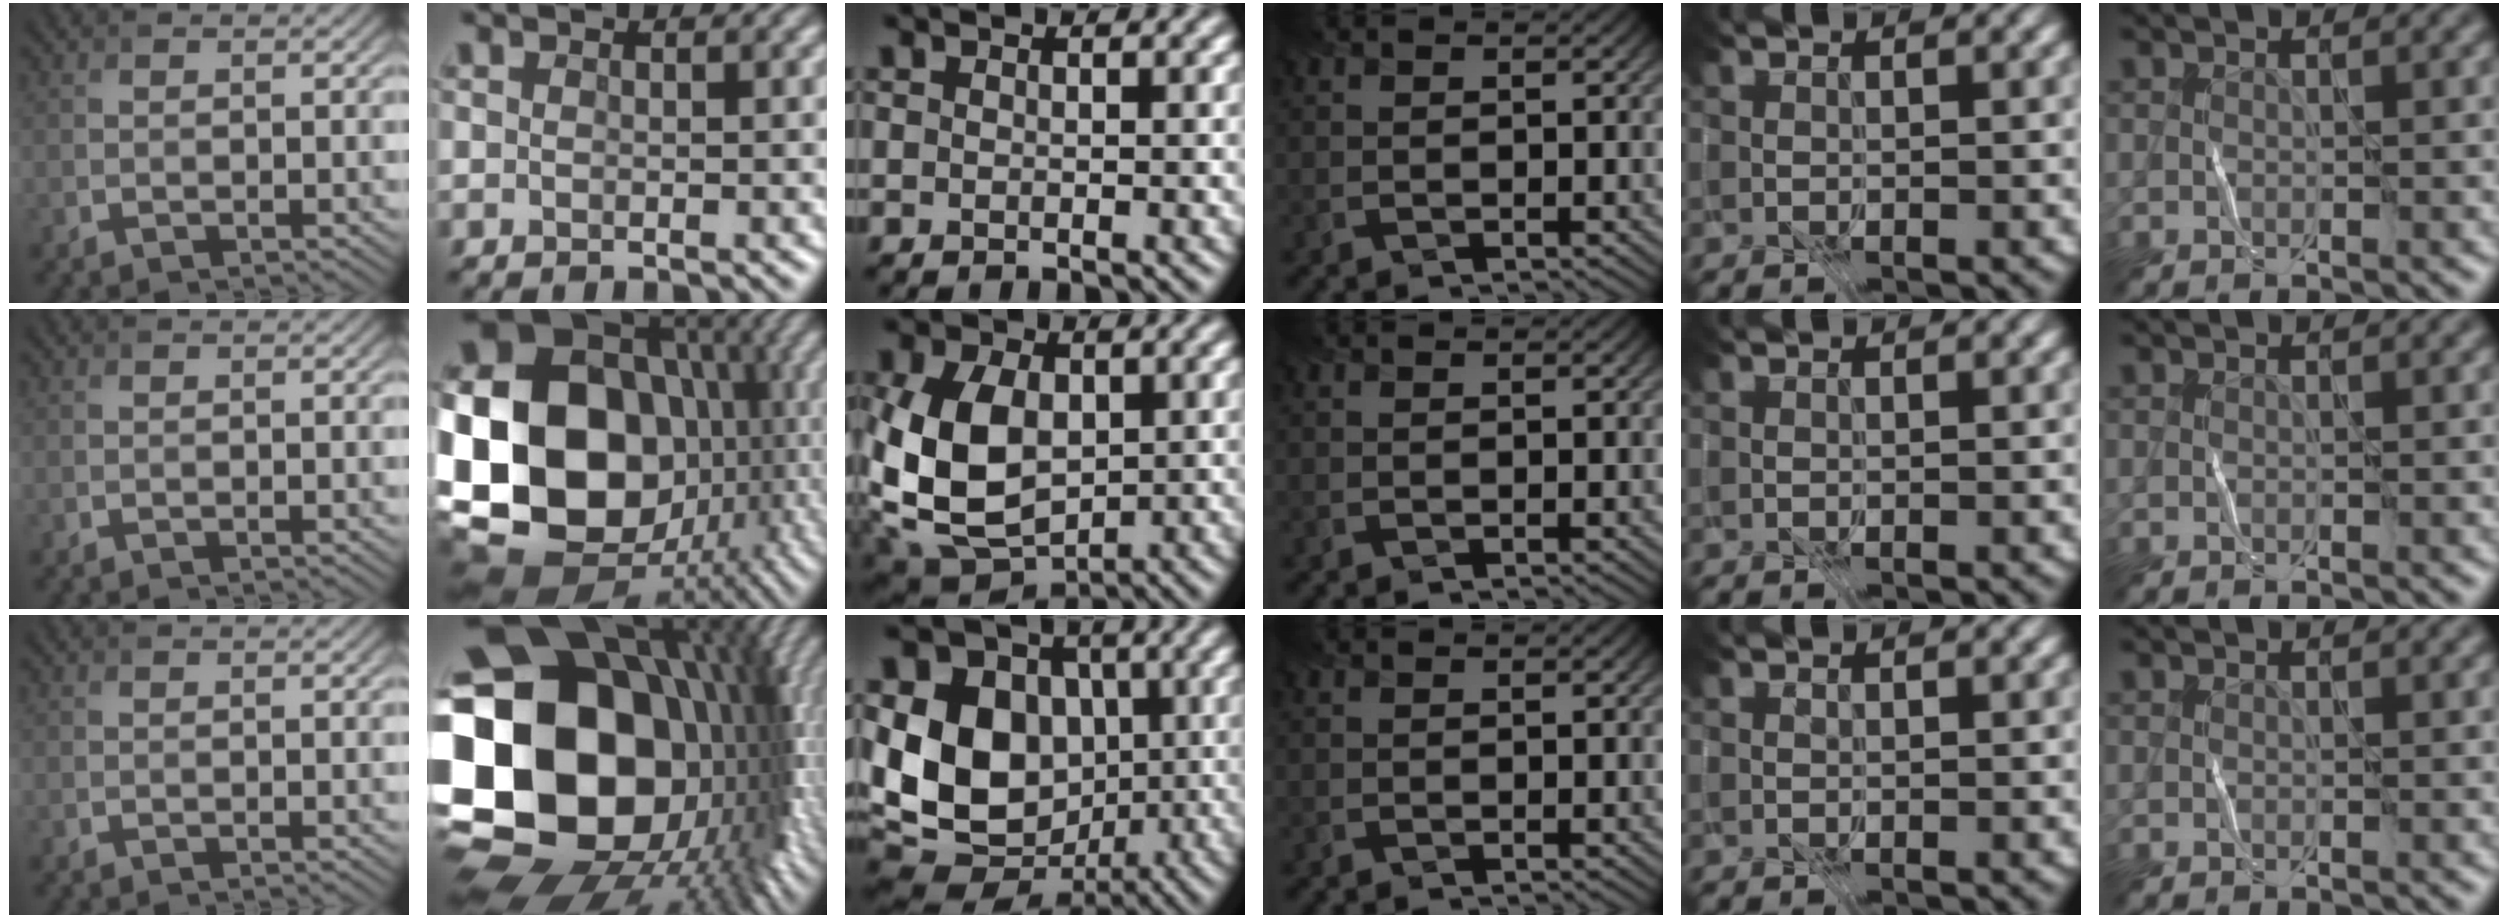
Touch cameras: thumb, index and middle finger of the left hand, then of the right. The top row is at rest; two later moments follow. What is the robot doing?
{"motion": "fold", "object": "file"}